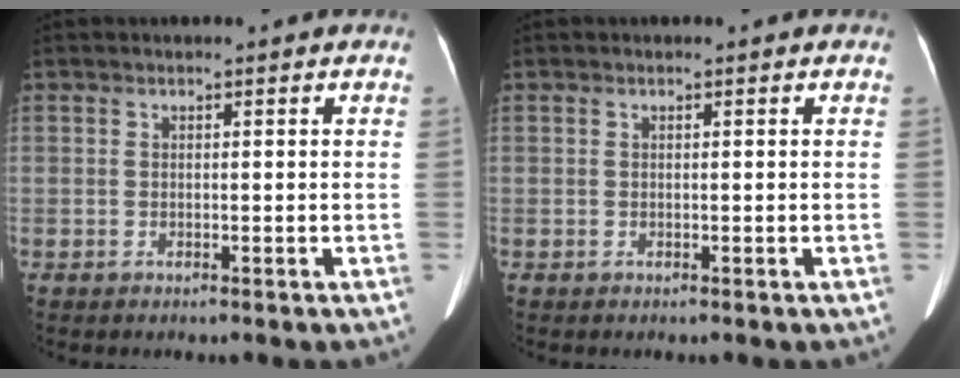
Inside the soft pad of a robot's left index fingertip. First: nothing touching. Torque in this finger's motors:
{"motor_torque": [0.12, -0.01, 0.06, -0.01]}